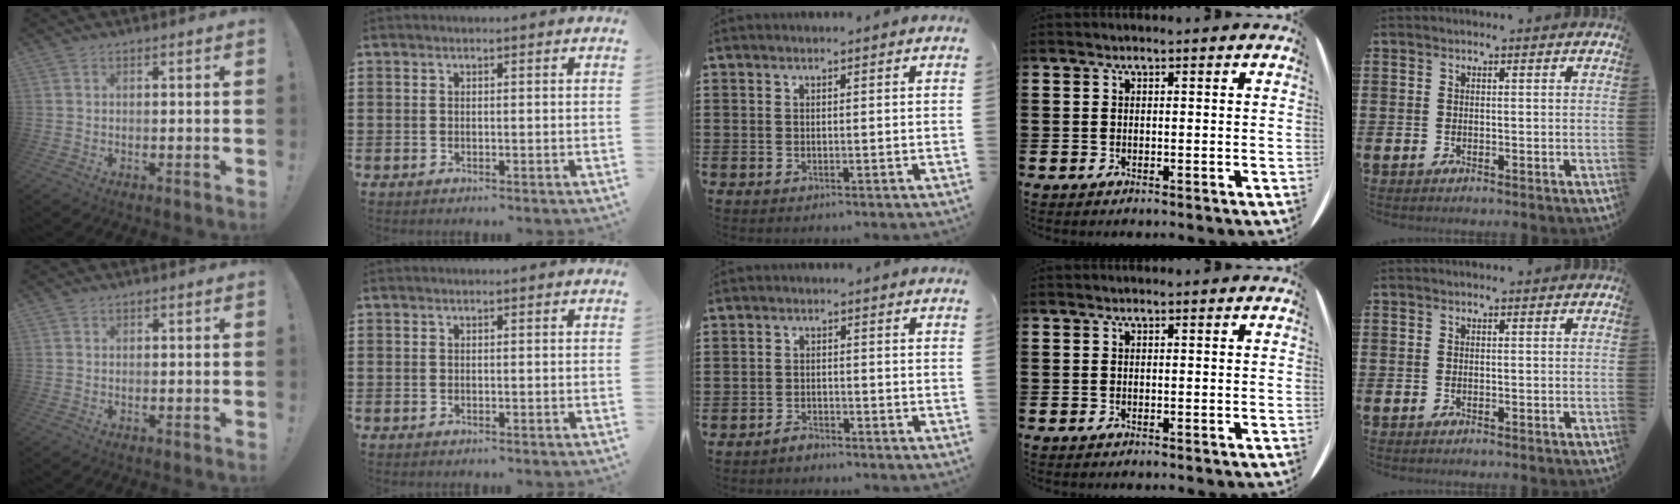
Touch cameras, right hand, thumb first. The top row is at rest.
{"thumb": {"total": 0.5, "force": [0.4, 0.3, -0.1], "torque": [0.009, -0.004, 0.007]}, "middle": {"total": 2.0, "force": [-1.9, 0.5, 0.3], "torque": [-0.011, 0.001, -0.038]}}